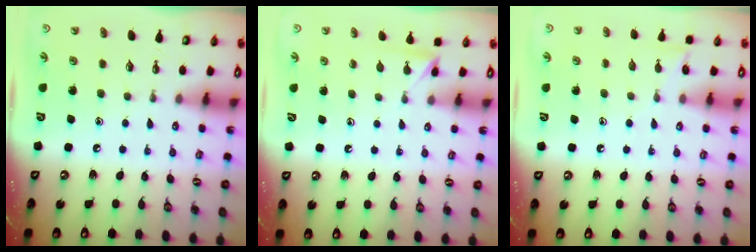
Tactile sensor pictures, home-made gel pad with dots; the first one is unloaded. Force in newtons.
{"total": 2.9, "press": 2.9, "slide": 0.3}
{"total": 6.3, "press": 6.3, "slide": 0.6}